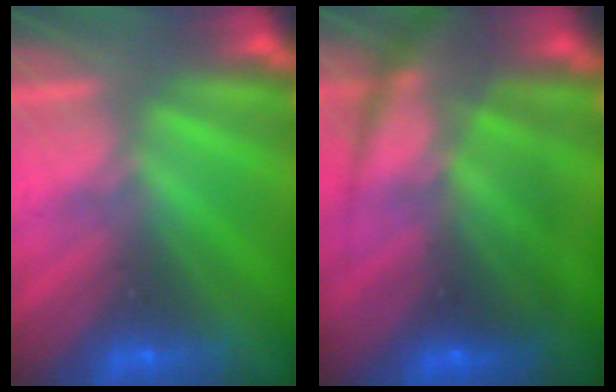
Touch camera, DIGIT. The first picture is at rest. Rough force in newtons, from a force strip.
{"total": 7.3}